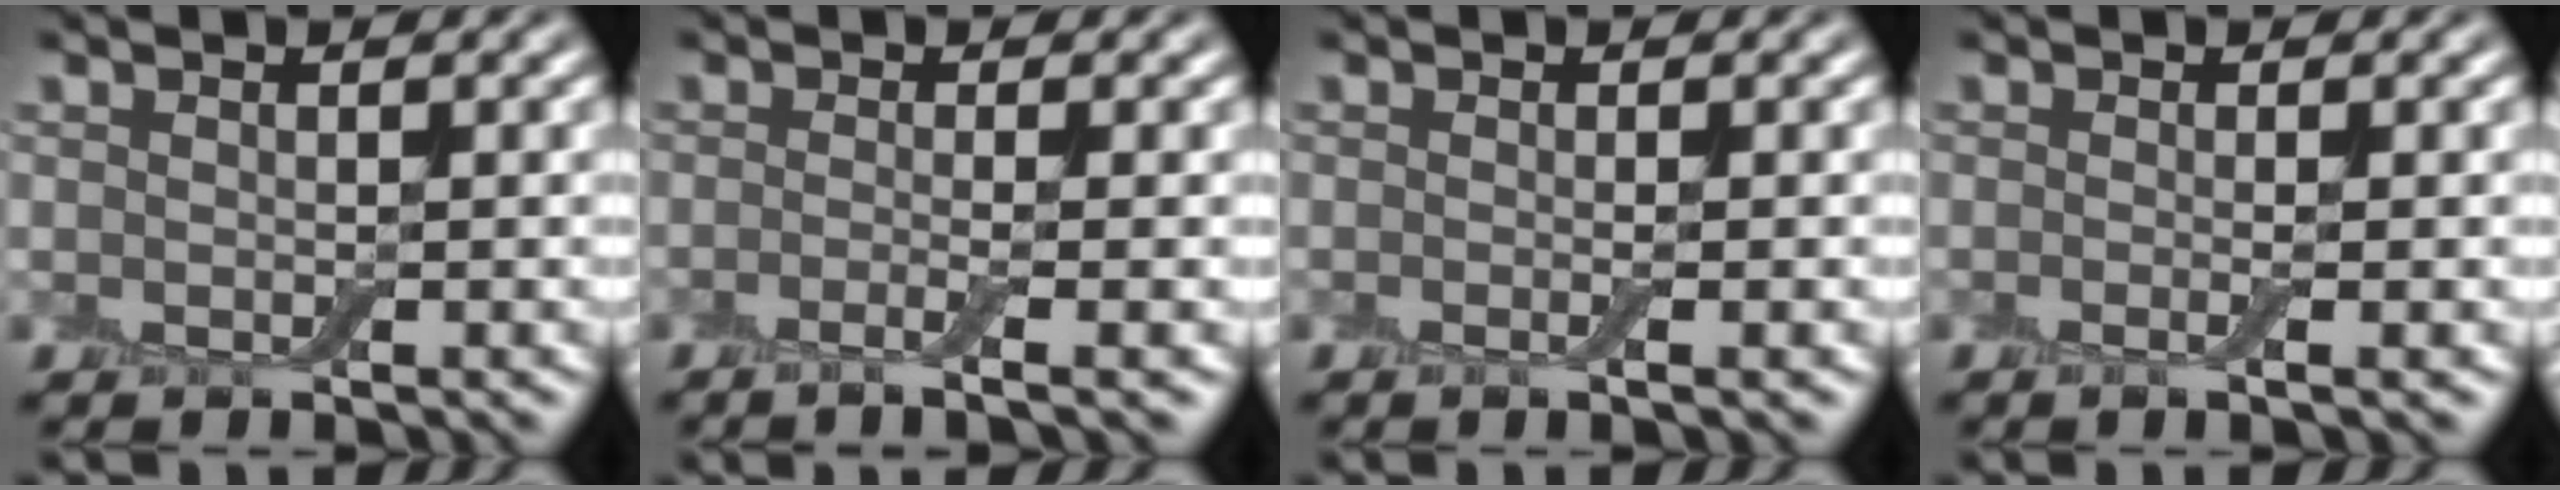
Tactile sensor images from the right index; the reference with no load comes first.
{"total": 2.5, "force": [-0.8, 0.7, 2.2], "torque": [-0.024, -0.007, -0.025]}
{"total": 1.2, "force": [-0.2, 0.3, 1.2], "torque": [-0.013, -0.006, -0.008]}
{"total": 1.6, "force": [-0.2, 0.6, 1.5], "torque": [-0.016, -0.008, -0.015]}